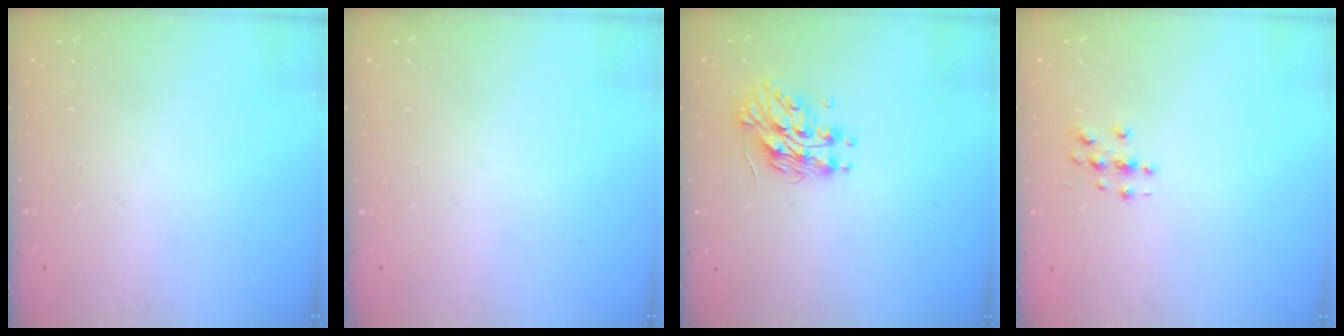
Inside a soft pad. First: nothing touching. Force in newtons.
{"total": 0.0}
{"total": 11.6, "press": 11.6, "slide": 0.0}
{"total": 2.8, "press": 2.8, "slide": 0.3}